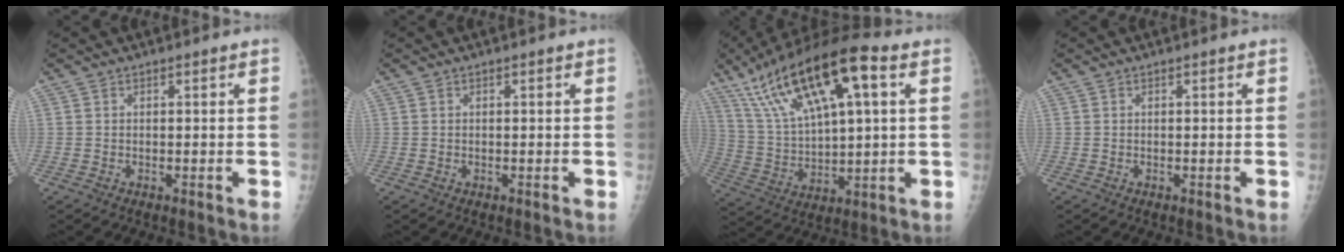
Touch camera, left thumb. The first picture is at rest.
{"total": 0.5, "force": [0.0, 0.4, 0.3], "torque": [0.000, 0.002, -0.002]}
{"total": 22.0, "force": [9.8, 7.5, 18.2], "torque": [-0.322, 0.003, 0.178]}
{"total": 0.0}